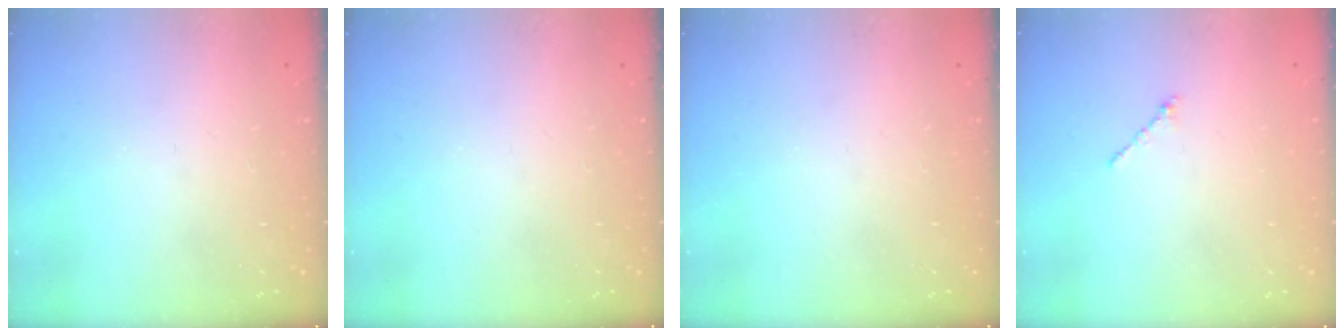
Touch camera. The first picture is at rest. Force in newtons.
{"total": 0.0}
{"total": 0.0}
{"total": 1.0, "press": 0.9, "slide": 0.4}